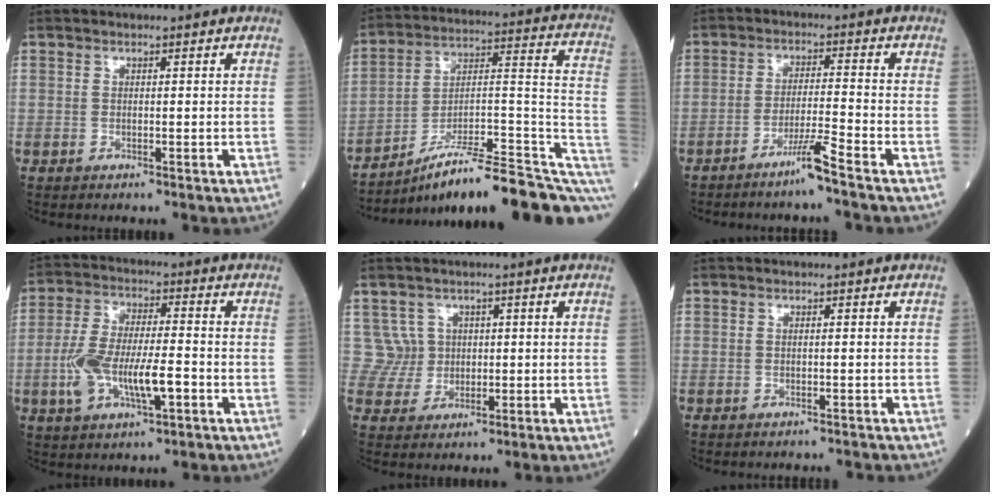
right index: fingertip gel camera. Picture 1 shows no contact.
{"total": 20.6, "force": [-13.2, 3.6, 15.4], "torque": [-0.159, 0.050, -0.200]}
{"total": 4.9, "force": [-3.6, -1.1, 3.1], "torque": [-0.058, -0.011, -0.075]}
{"total": 10.9, "force": [-2.8, 3.4, 10.0], "torque": [-0.206, 0.010, -0.047]}
{"total": 4.0, "force": [1.2, 3.8, -0.4], "torque": [0.019, 0.009, 0.023]}
{"total": 2.0, "force": [-2.0, 0.3, 0.0], "torque": [0.000, -0.005, -0.026]}